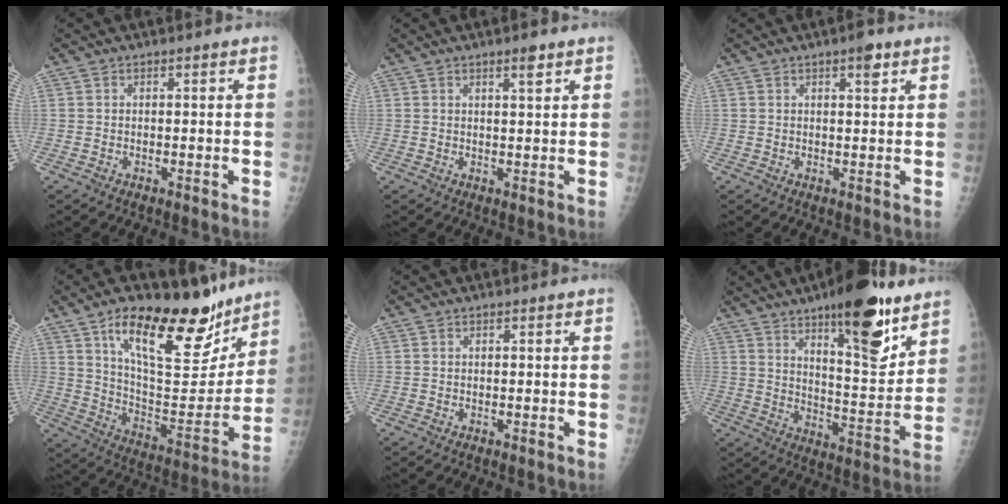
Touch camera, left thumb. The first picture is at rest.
{"total": 2.4, "force": [1.6, 0.4, 1.8], "torque": [-0.025, -0.010, 0.024]}
{"total": 2.7, "force": [1.6, 0.9, 2.1], "torque": [-0.023, -0.005, 0.020]}
{"total": 24.6, "force": [15.7, 9.4, 16.5], "torque": [-0.203, -0.070, 0.255]}
{"total": 0.0}
{"total": 19.0, "force": [11.8, 5.9, 13.7], "torque": [-0.162, -0.076, 0.180]}